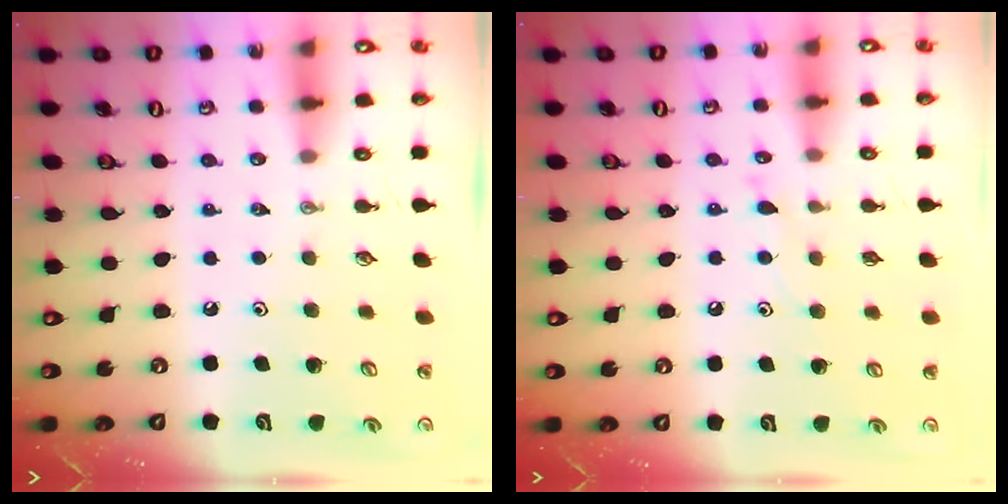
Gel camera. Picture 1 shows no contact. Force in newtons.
{"total": 6.7, "press": 6.7, "slide": 0.4}